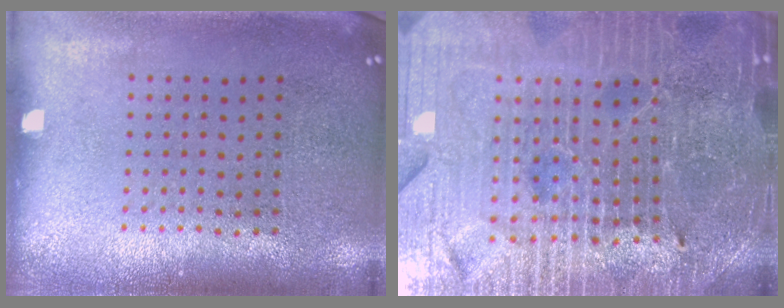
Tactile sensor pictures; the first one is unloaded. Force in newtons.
{"total": 5.3, "press": 4.9, "slide": 1.8}